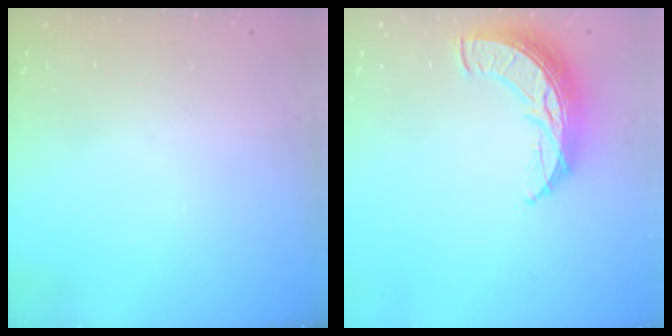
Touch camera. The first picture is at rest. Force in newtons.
{"total": 13.7, "press": 13.7, "slide": 1.0}